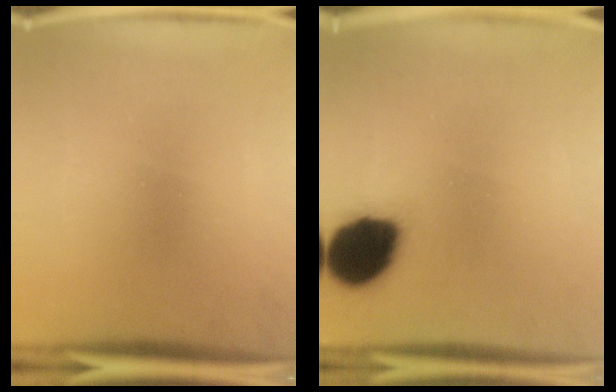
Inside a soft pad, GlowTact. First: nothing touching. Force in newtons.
{"total": 16.2}